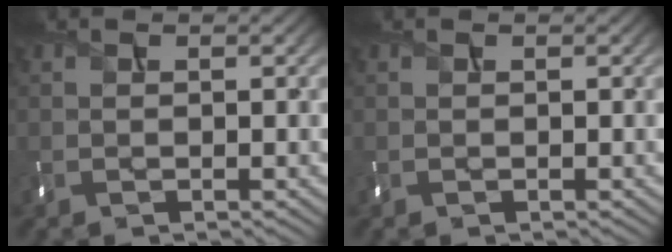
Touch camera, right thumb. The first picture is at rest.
{"total": 0.0}